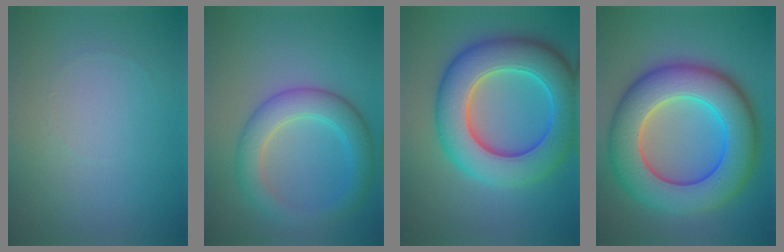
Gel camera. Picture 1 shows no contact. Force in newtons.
{"total": 4.7, "press": 4.7, "slide": 0.1}
{"total": 10.4, "press": 10.4, "slide": 0.2}
{"total": 11.8, "press": 11.8, "slide": 0.5}